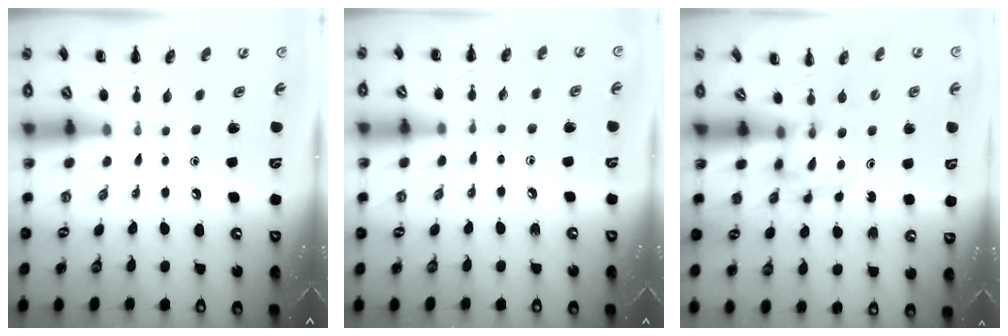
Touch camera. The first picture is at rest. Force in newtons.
{"total": 6.2, "press": 5.9, "slide": 2.1}
{"total": 3.8, "press": 3.8, "slide": 0.2}